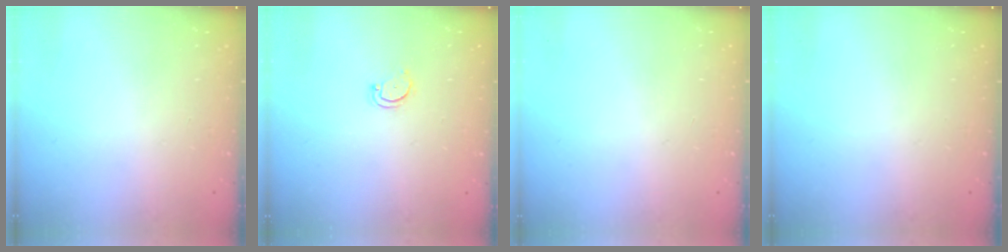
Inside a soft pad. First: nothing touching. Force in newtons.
{"total": 3.0, "press": 3.0, "slide": 0.2}
{"total": 0.0}
{"total": 0.0}